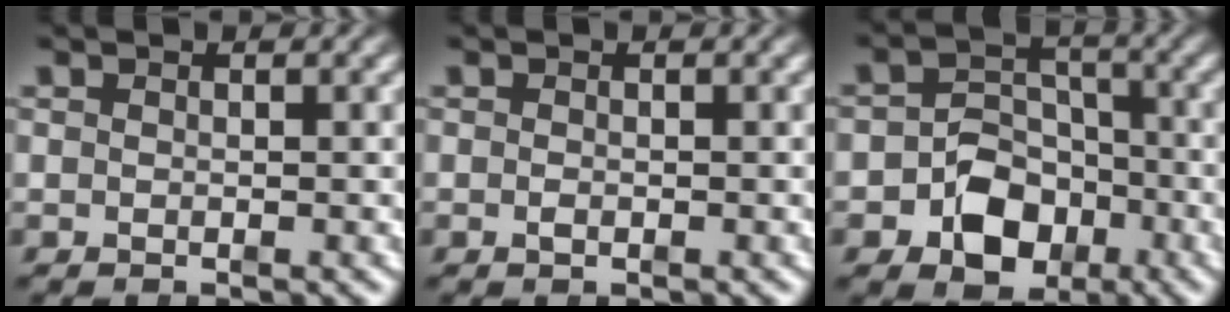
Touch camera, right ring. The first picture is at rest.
{"total": 0.6, "force": [-0.4, 0.2, 0.3], "torque": [-0.011, -0.005, -0.005]}
{"total": 6.6, "force": [-2.5, 5.3, 2.9], "torque": [-0.041, -0.019, -0.040]}